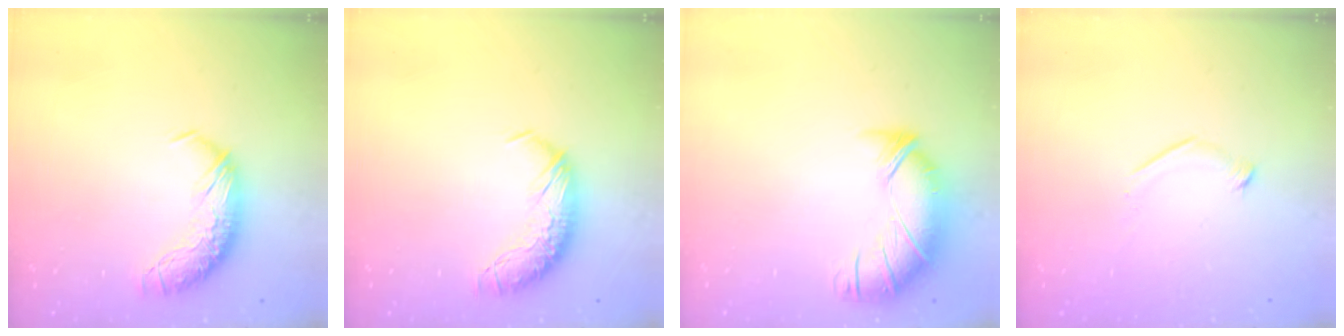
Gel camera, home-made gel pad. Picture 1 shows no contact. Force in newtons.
{"total": 0.0}
{"total": 3.0, "press": 1.9, "slide": 2.3}
{"total": 7.3, "press": 7.3, "slide": 0.8}